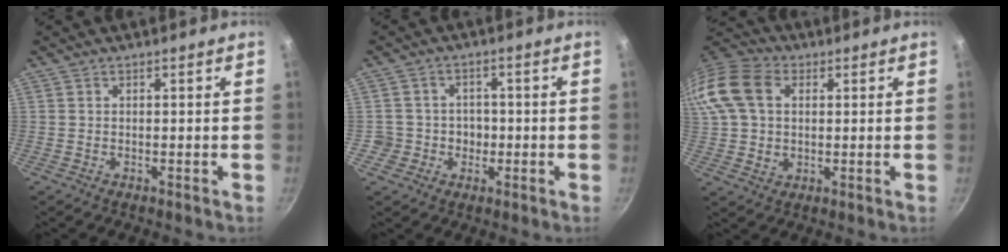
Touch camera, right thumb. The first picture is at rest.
{"total": 4.6, "force": [-1.0, 4.4, 0.8], "torque": [0.024, 0.020, -0.017]}
{"total": 16.9, "force": [3.8, 12.4, 10.8], "torque": [-0.232, 0.014, 0.058]}